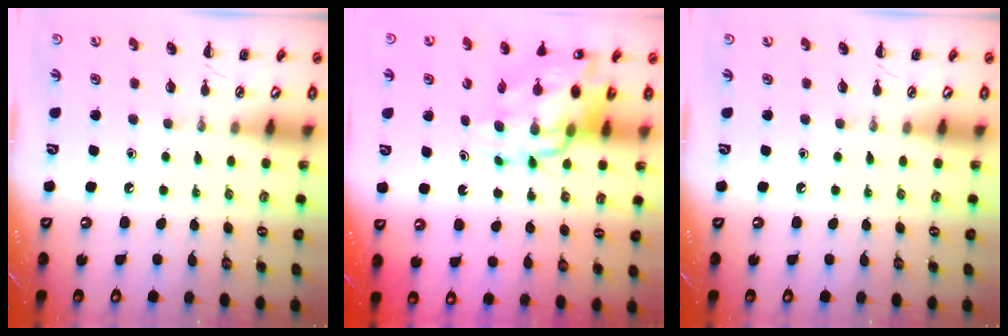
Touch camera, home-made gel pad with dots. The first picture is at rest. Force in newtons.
{"total": 15.9, "press": 15.3, "slide": 4.4}
{"total": 0.0}